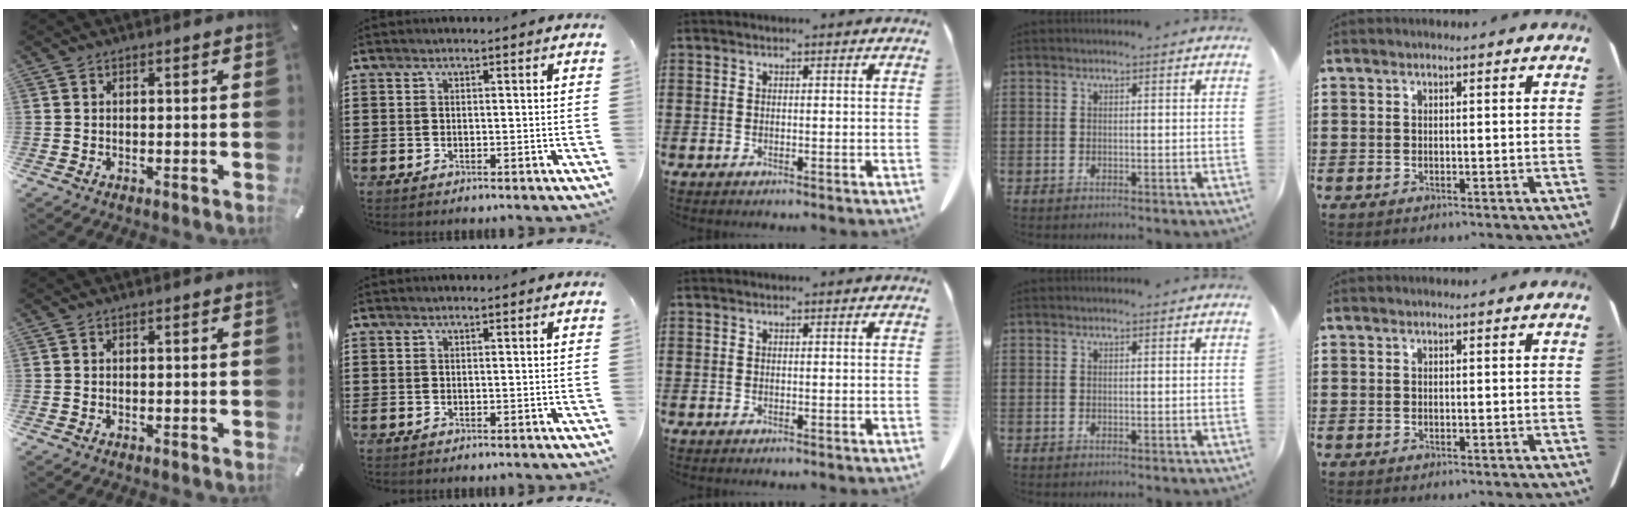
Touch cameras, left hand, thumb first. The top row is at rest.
{}